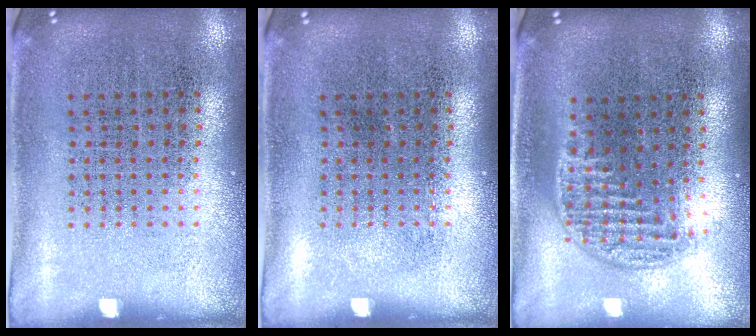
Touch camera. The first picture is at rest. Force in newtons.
{"total": 0.0}
{"total": 1.3, "press": 1.0, "slide": 0.7}